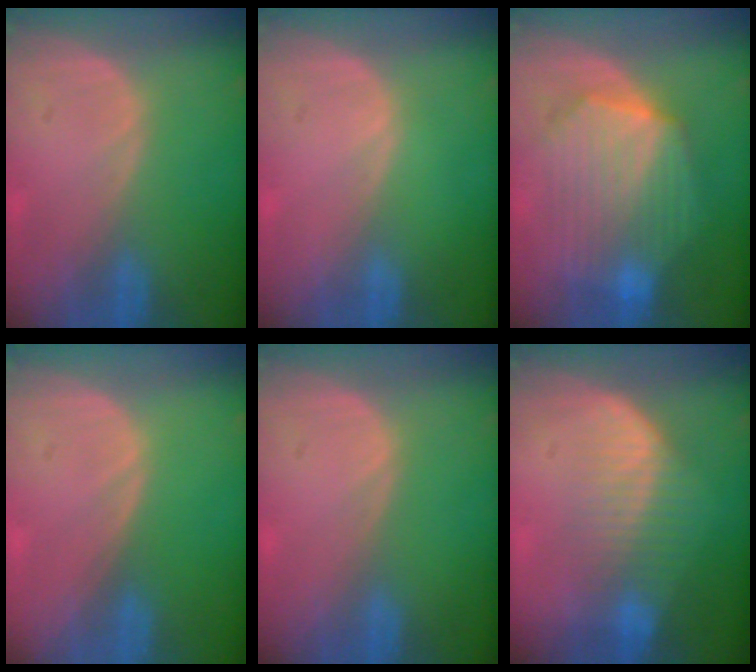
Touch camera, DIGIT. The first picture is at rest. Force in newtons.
{"total": 0.0}
{"total": 10.9, "press": 10.9, "slide": 0.7}
{"total": 0.0}
{"total": 0.0}
{"total": 7.2, "press": 6.6, "slide": 2.9}